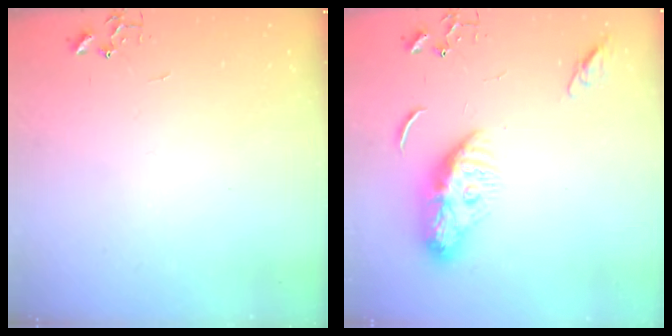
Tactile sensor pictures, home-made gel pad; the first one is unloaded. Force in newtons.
{"total": 10.8, "press": 10.7, "slide": 1.0}